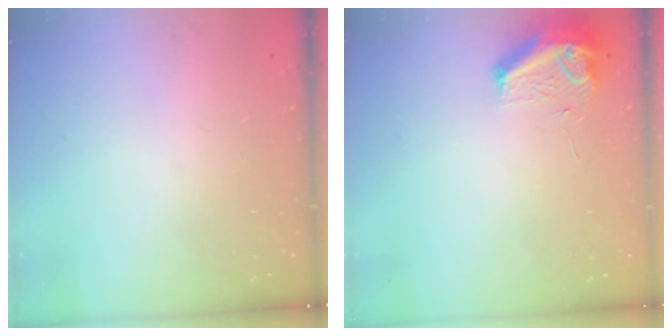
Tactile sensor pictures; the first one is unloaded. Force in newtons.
{"total": 8.7, "press": 8.6, "slide": 1.0}